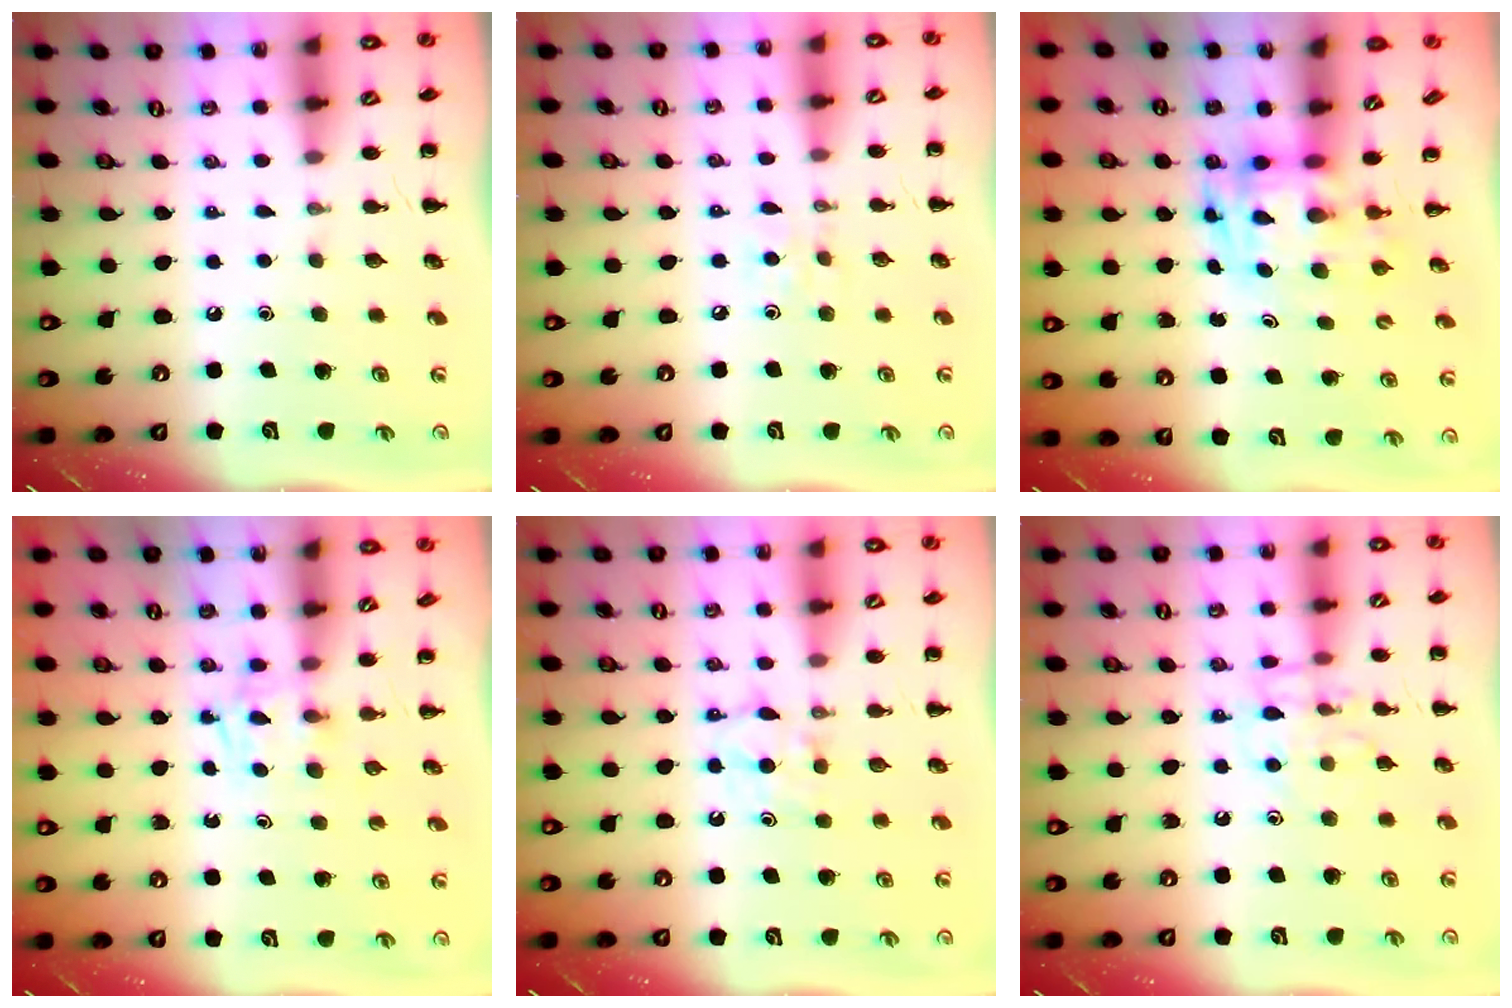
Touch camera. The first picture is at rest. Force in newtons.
{"total": 4.4, "press": 4.0, "slide": 1.7}
{"total": 3.4, "press": 3.3, "slide": 0.6}
{"total": 2.7, "press": 2.4, "slide": 1.1}
{"total": 5.6, "press": 5.3, "slide": 1.6}
{"total": 9.5, "press": 9.5, "slide": 0.4}